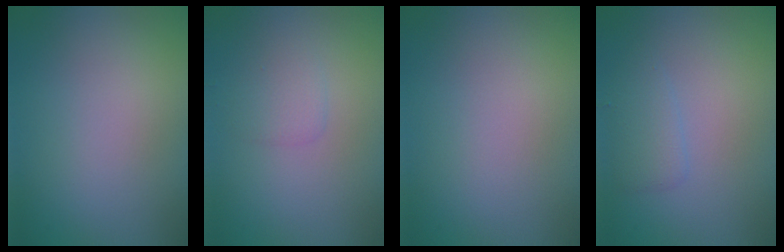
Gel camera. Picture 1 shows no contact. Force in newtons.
{"total": 1.3, "press": 1.3, "slide": 0.1}
{"total": 0.0}
{"total": 1.7, "press": 1.7, "slide": 0.1}